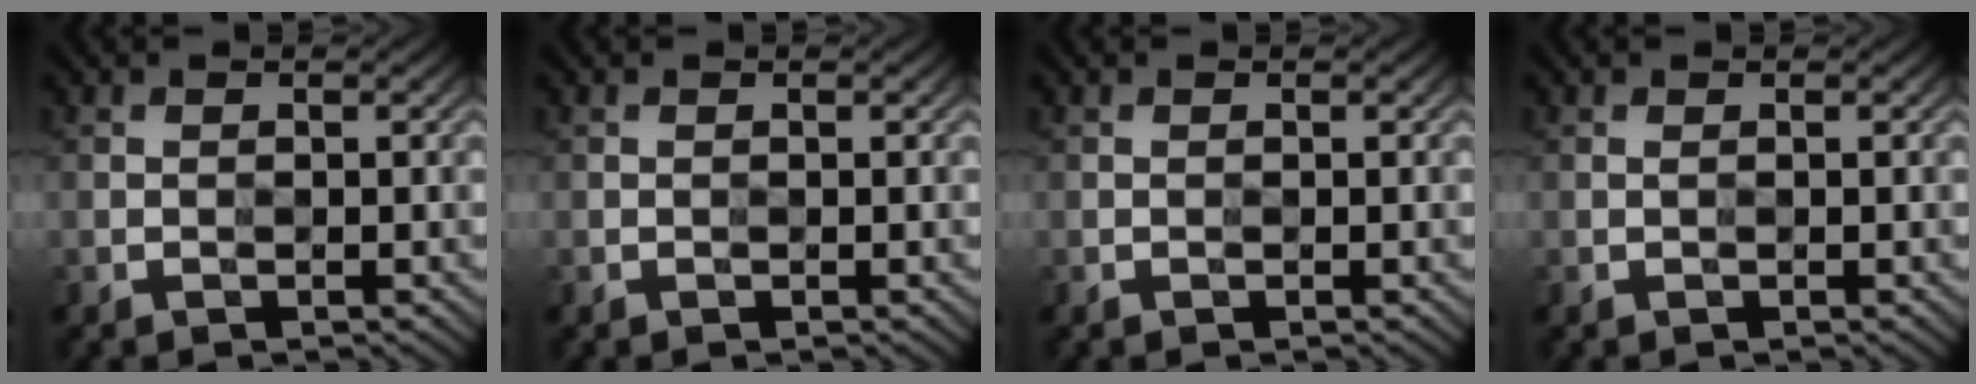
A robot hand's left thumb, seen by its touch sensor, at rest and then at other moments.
{"total": 0.0}
{"total": 0.0}
{"total": 0.0}